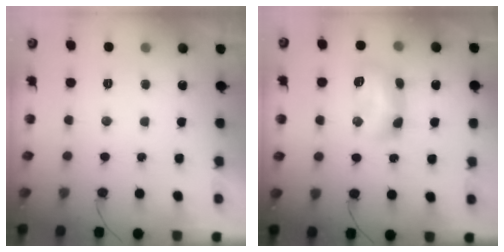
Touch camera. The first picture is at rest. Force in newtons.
{"total": 10.5, "press": 10.5, "slide": 1.3}